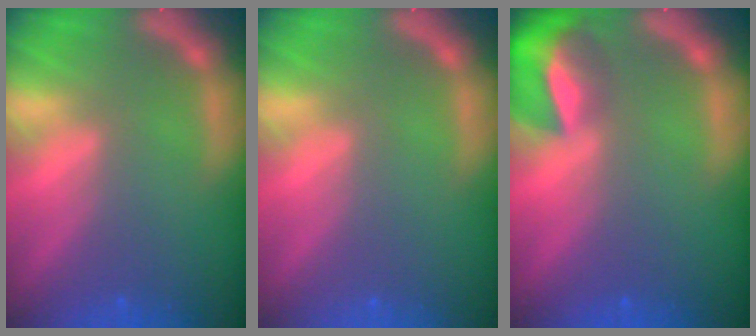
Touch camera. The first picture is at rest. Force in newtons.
{"total": 0.0}
{"total": 6.9}